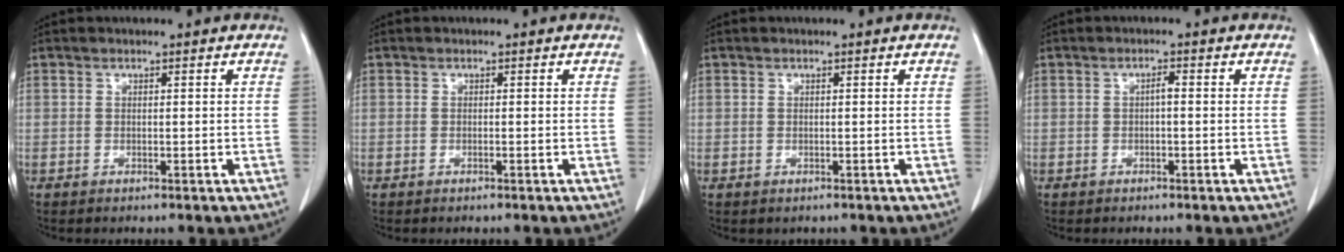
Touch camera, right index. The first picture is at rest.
{"total": 0.0}
{"total": 0.6, "force": [-0.2, 0.6, 0.0], "torque": [-0.001, 0.006, -0.004]}
{"total": 1.2, "force": [-0.1, 0.3, 1.1], "torque": [-0.019, 0.004, -0.001]}